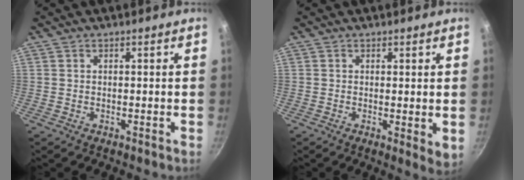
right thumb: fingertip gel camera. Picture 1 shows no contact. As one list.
[{"total": 3.7, "force": [0.4, 1.4, 3.4], "torque": [-0.046, -0.013, 0.005]}]